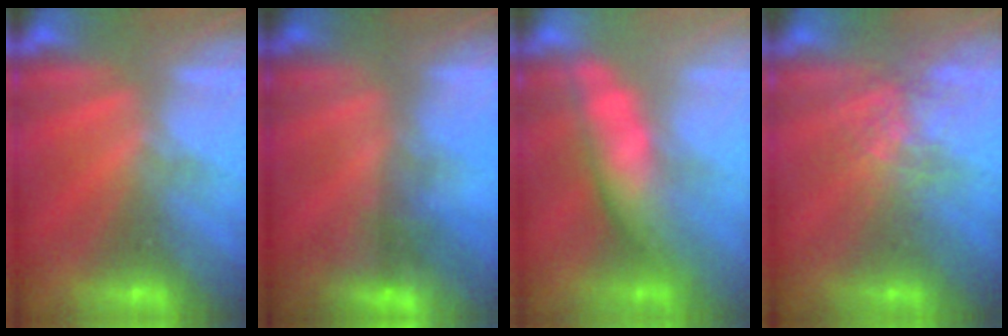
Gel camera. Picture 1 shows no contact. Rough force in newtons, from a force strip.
{"total": 4.5}
{"total": 4.5}
{"total": 2.8}